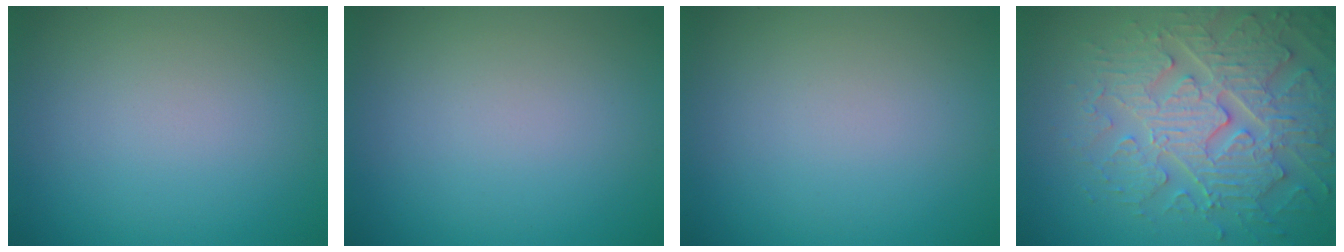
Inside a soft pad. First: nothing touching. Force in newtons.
{"total": 0.0}
{"total": 0.0}
{"total": 7.0, "press": 5.9, "slide": 3.8}